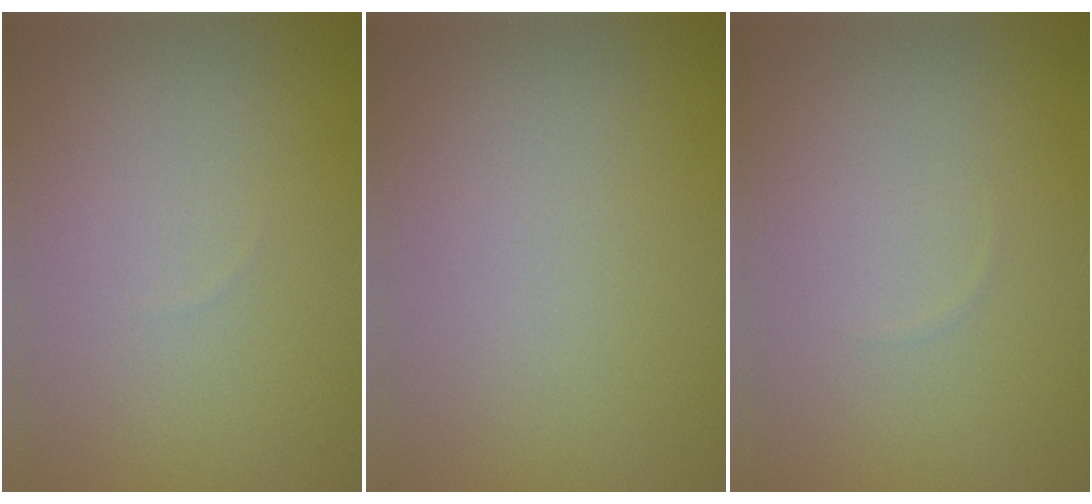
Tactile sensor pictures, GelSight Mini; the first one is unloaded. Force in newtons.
{"total": 0.0}
{"total": 0.0}